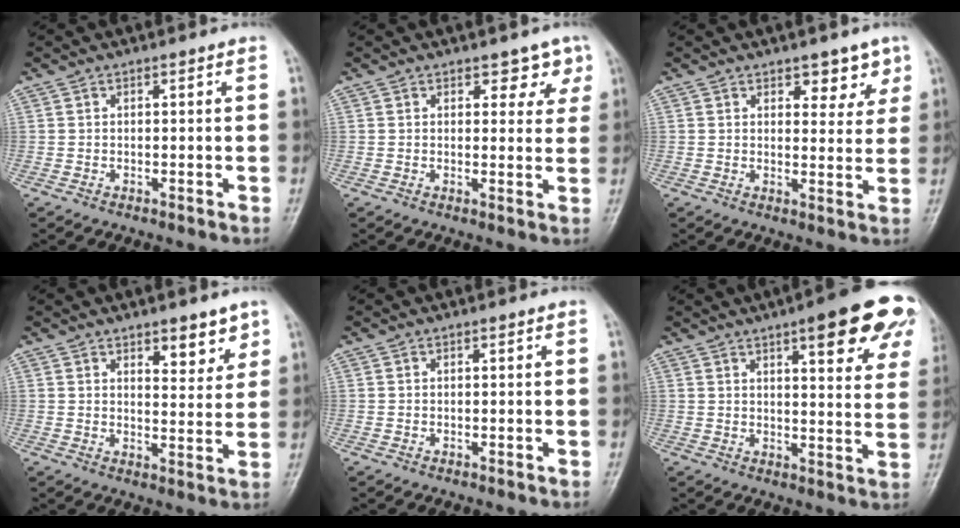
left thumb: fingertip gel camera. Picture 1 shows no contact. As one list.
[{"total": 4.0, "force": [2.6, 2.4, 1.9], "torque": [0.012, -0.012, 0.030]}, {"total": 5.2, "force": [3.3, 2.9, 2.7], "torque": [0.000, -0.019, 0.043]}, {"total": 6.7, "force": [4.3, 2.8, 4.3], "torque": [-0.031, -0.029, 0.058]}, {"total": 0.0}, {"total": 17.0, "force": [9.1, 4.7, 13.6], "torque": [-0.141, -0.031, 0.109]}]